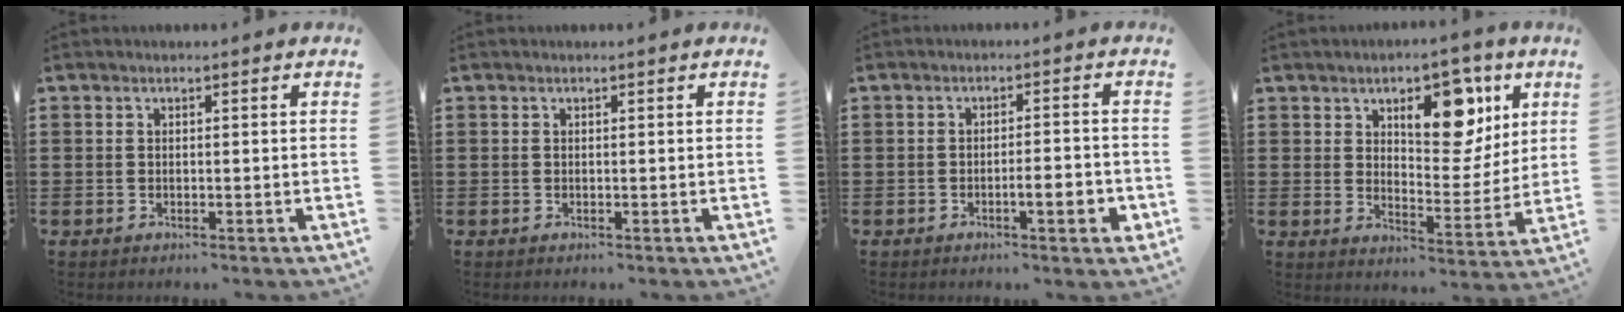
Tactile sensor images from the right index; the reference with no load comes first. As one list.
[{"total": 0.0}, {"total": 4.0, "force": [-1.6, 0.9, 3.6], "torque": [-0.050, -0.001, -0.029]}, {"total": 10.8, "force": [5.7, 5.1, 7.6], "torque": [-0.117, -0.010, 0.094]}]